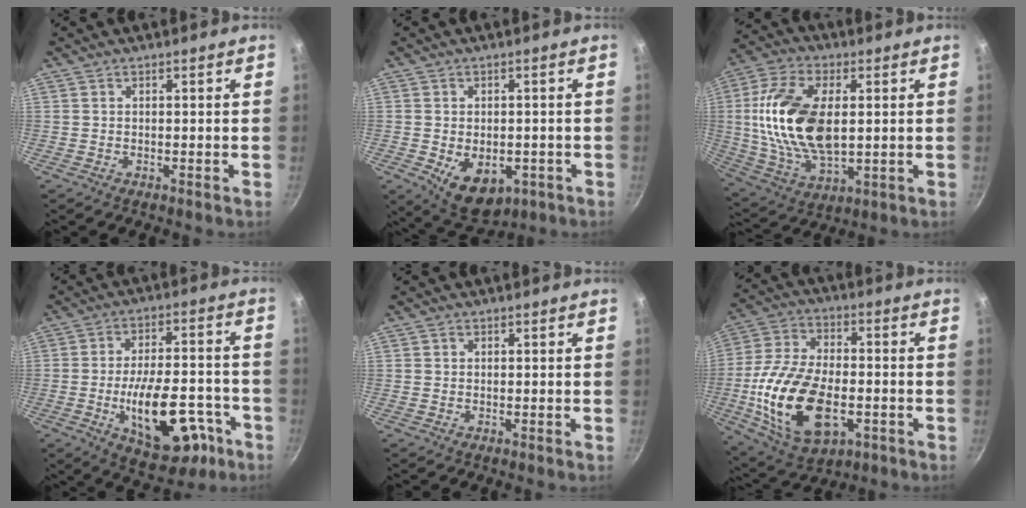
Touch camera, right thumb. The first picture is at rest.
{"total": 9.5, "force": [-2.5, 6.3, 6.6], "torque": [-0.073, -0.005, -0.018]}
{"total": 20.0, "force": [2.1, 11.2, 16.4], "torque": [-0.310, 0.000, 0.041]}
{"total": 18.4, "force": [-6.5, 9.0, 14.6], "torque": [-0.198, 0.034, -0.081]}
{"total": 0.7, "force": [0.2, 0.7, 0.2], "torque": [-0.002, 0.003, 0.002]}
{"total": 21.6, "force": [-4.9, 12.1, 17.2], "torque": [-0.330, 0.016, -0.081]}